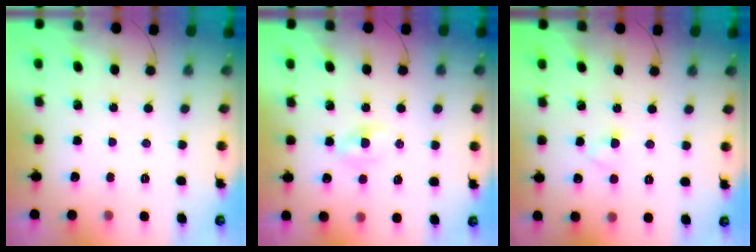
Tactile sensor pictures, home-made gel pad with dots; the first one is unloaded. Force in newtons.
{"total": 2.7, "press": 2.5, "slide": 0.9}
{"total": 2.5, "press": 2.3, "slide": 1.0}